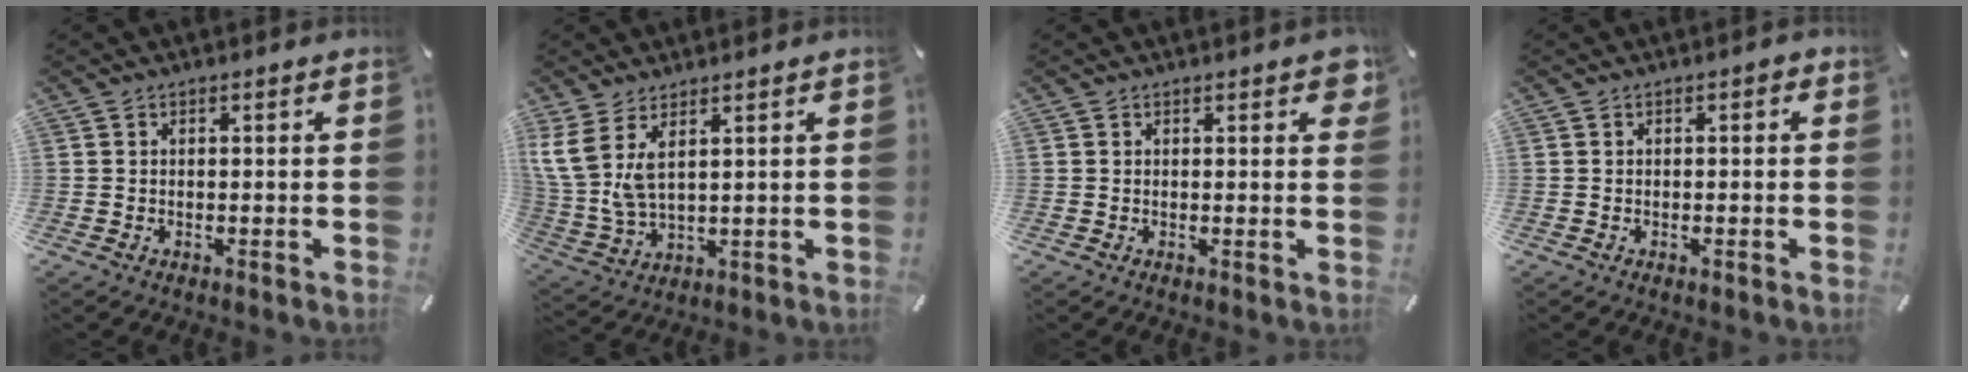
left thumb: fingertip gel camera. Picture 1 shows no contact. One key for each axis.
{"total": 8.6, "fx": 4.6, "fy": 3.8, "fz": 6.2, "tx": -0.164, "ty": -0.026, "tz": 0.083}
{"total": 2.4, "fx": 1.1, "fy": 1.0, "fz": 1.9, "tx": -0.017, "ty": -0.005, "tz": 0.013}
{"total": 1.0, "fx": -0.3, "fy": 0.5, "fz": 0.8, "tx": -0.014, "ty": 0.003, "tz": -0.006}